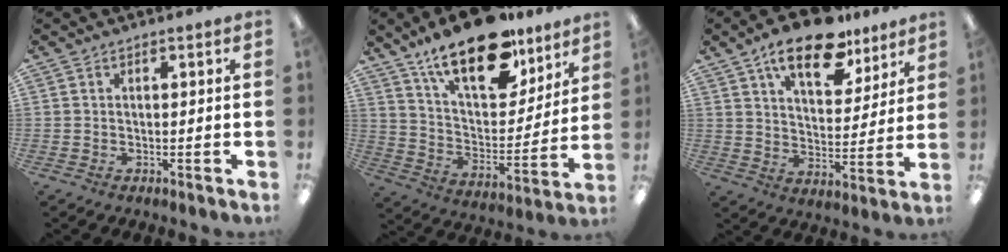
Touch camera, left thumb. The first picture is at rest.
{"total": 22.1, "force": [15.7, 9.1, 12.6], "torque": [-0.207, -0.097, 0.275]}
{"total": 15.9, "force": [11.1, 6.9, 9.0], "torque": [-0.134, -0.057, 0.189]}